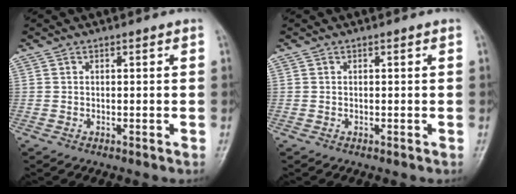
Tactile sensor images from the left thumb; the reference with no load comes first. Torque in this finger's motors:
{"motor_torque": [0.00, 0.00, 0.01, -0.12, 0.00]}